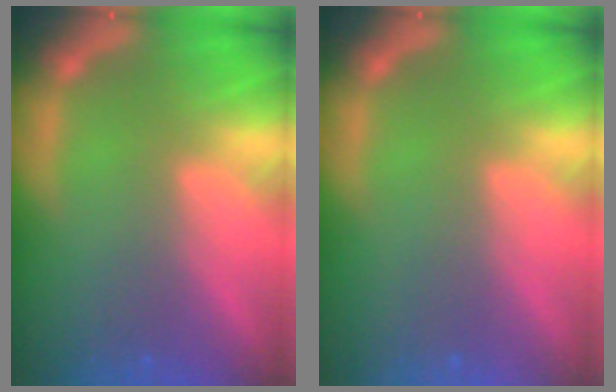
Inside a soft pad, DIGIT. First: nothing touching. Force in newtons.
{"total": 0.0}